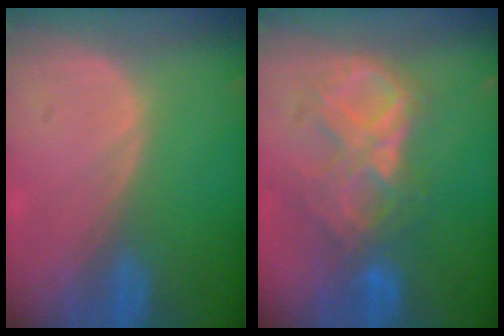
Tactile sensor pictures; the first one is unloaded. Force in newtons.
{"total": 8.7, "press": 7.7, "slide": 4.1}